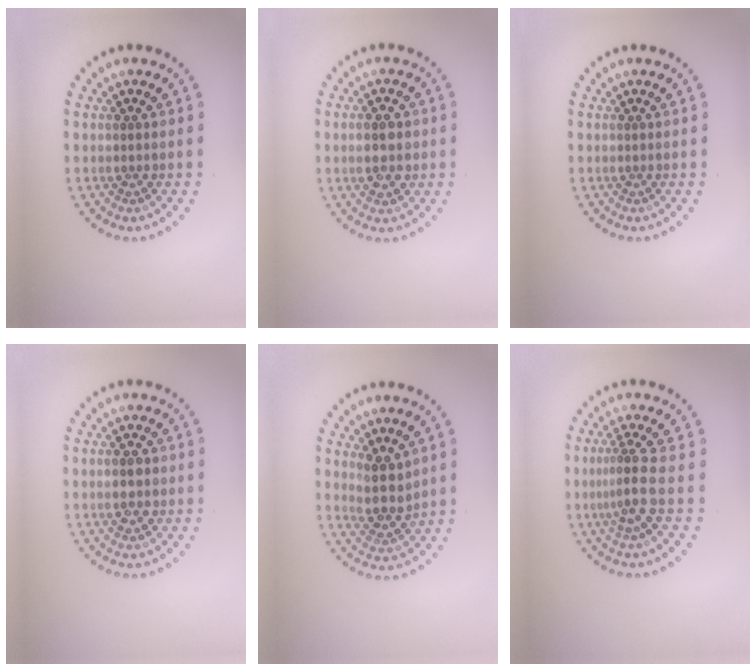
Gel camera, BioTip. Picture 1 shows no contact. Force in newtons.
{"total": 3.5, "press": 3.5, "slide": 0.4}
{"total": 0.0}
{"total": 2.0, "press": 2.0, "slide": 0.1}
{"total": 3.0, "press": 2.6, "slide": 1.6}
{"total": 2.9, "press": 1.9, "slide": 2.2}